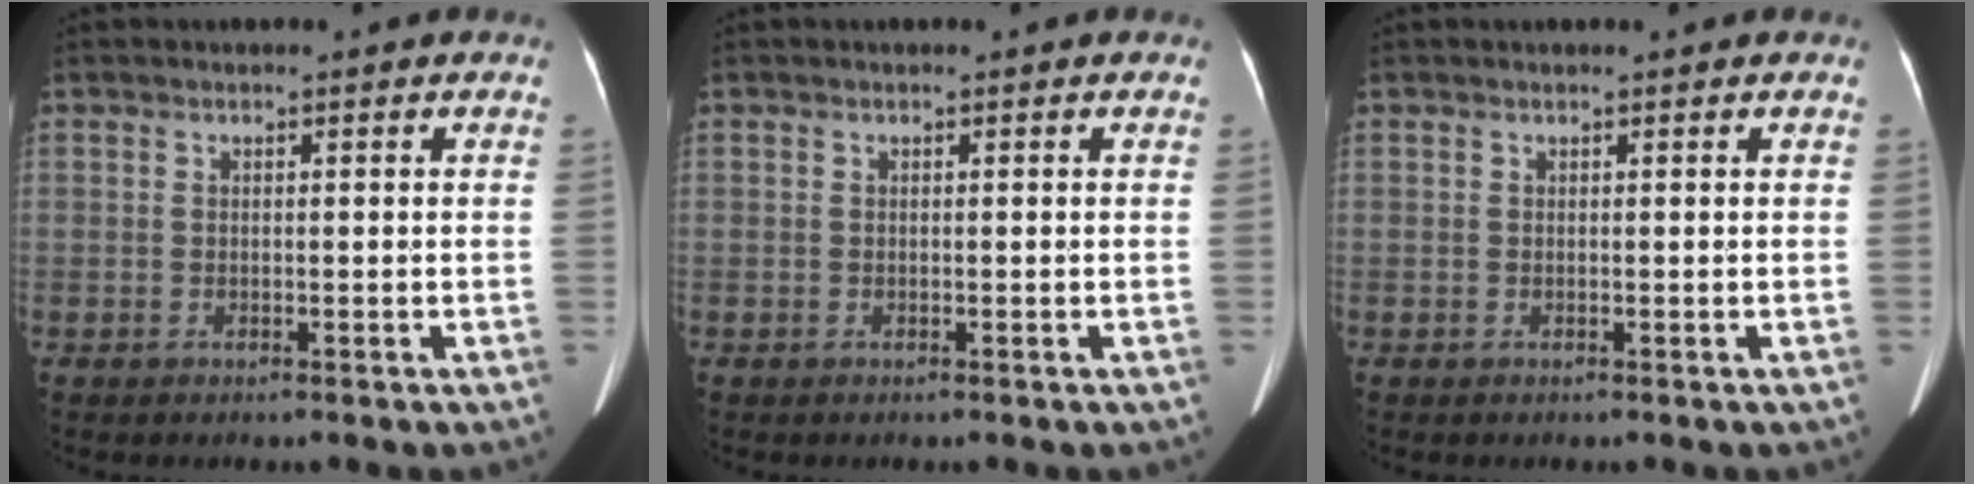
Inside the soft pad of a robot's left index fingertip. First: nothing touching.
{"total": 0.0}
{"total": 1.1, "force": [1.0, 0.0, 0.5], "torque": [-0.010, 0.004, 0.012]}